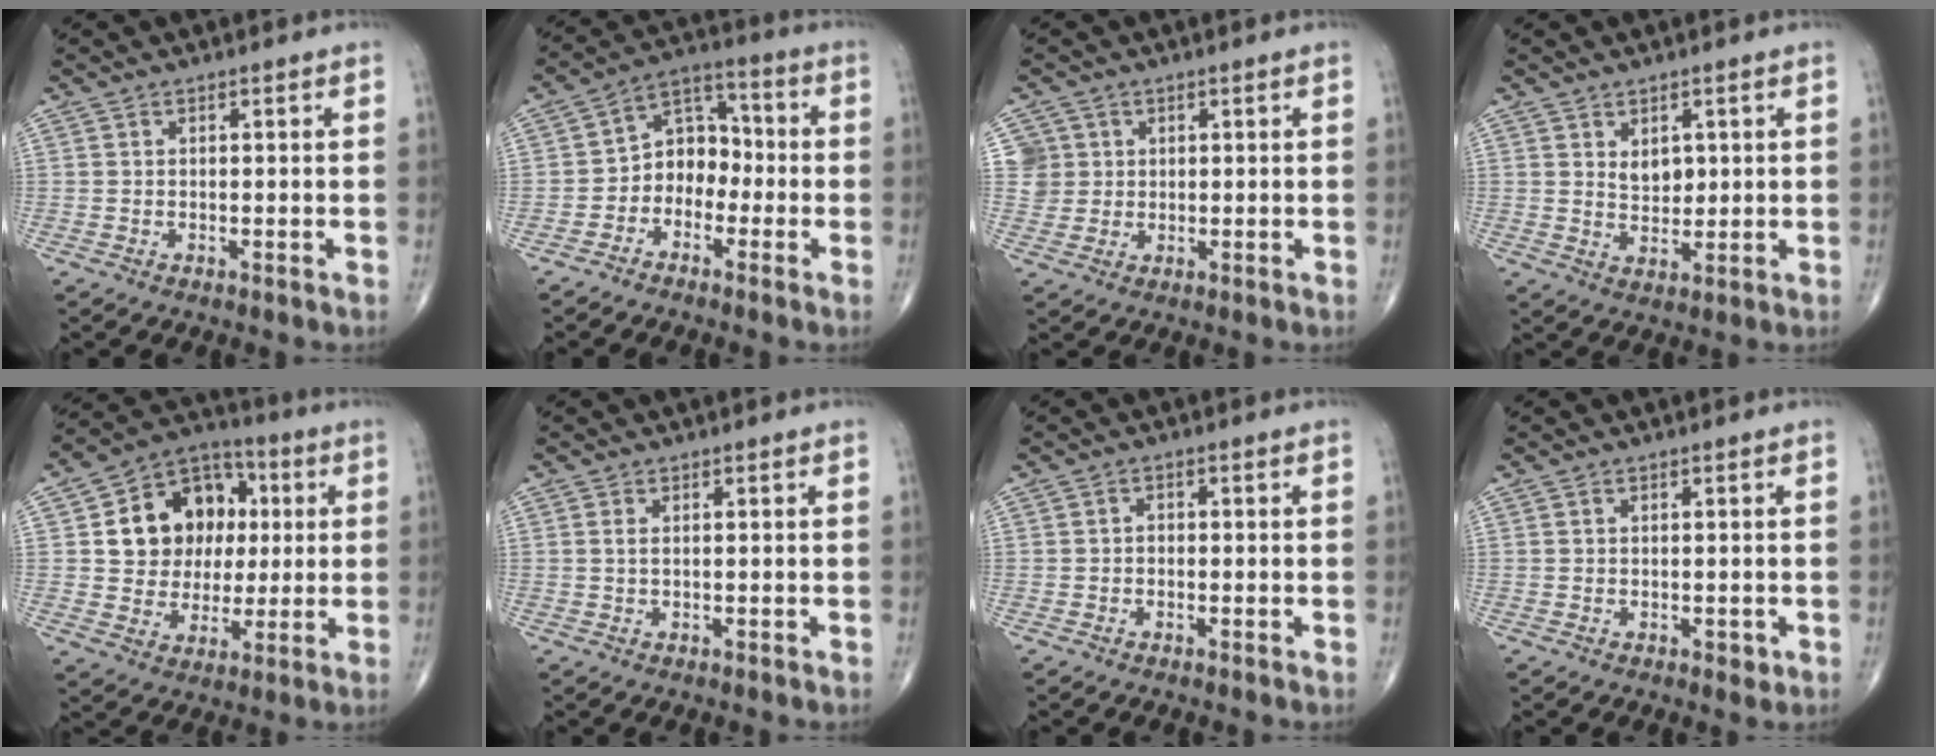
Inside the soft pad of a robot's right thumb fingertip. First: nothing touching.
{"total": 8.2, "force": [-2.4, 6.4, 4.6], "torque": [-0.038, 0.045, -0.059]}
{"total": 4.2, "force": [1.3, 4.0, 0.0], "torque": [0.029, -0.002, 0.022]}
{"total": 4.0, "force": [1.3, 2.7, 2.7], "torque": [-0.027, -0.013, 0.027]}
{"total": 16.3, "force": [3.0, 13.1, 9.1], "torque": [-0.100, 0.015, 0.052]}
{"total": 0.9, "force": [0.2, 0.4, 0.8], "torque": [-0.021, 0.003, 0.006]}
{"total": 1.1, "force": [-0.3, 0.9, 0.6], "torque": [-0.002, 0.004, -0.009]}
{"total": 1.4, "force": [-0.2, 1.0, 1.1], "torque": [-0.013, -0.003, 0.000]}